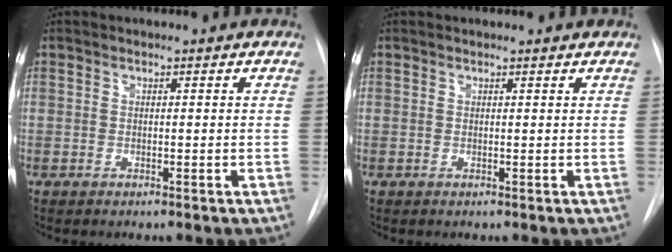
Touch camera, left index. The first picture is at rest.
{"total": 1.4, "force": [1.4, 0.0, 0.1], "torque": [-0.009, 0.003, 0.014]}